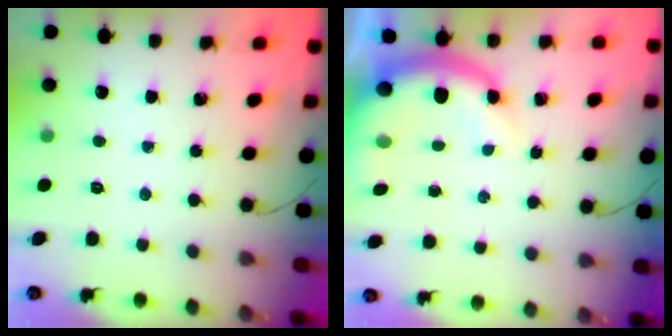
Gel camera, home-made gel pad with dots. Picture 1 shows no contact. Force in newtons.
{"total": 11.0, "press": 10.8, "slide": 2.1}